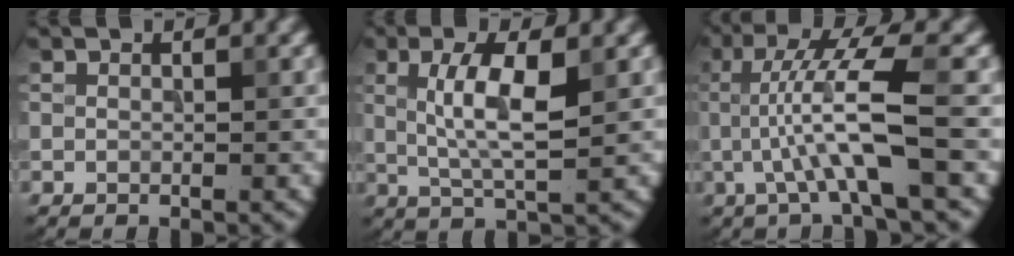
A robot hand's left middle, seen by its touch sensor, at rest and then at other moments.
{"total": 5.0, "force": [0.9, 1.3, 4.8], "torque": [-0.095, 0.003, 0.016]}
{"total": 6.5, "force": [-0.7, 0.9, 6.4], "torque": [-0.124, 0.011, -0.012]}